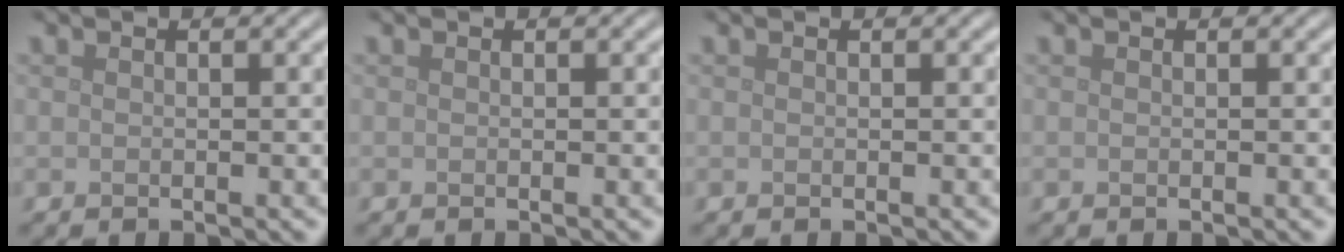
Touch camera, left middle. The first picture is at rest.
{"total": 0.0}
{"total": 0.0}
{"total": 0.0}